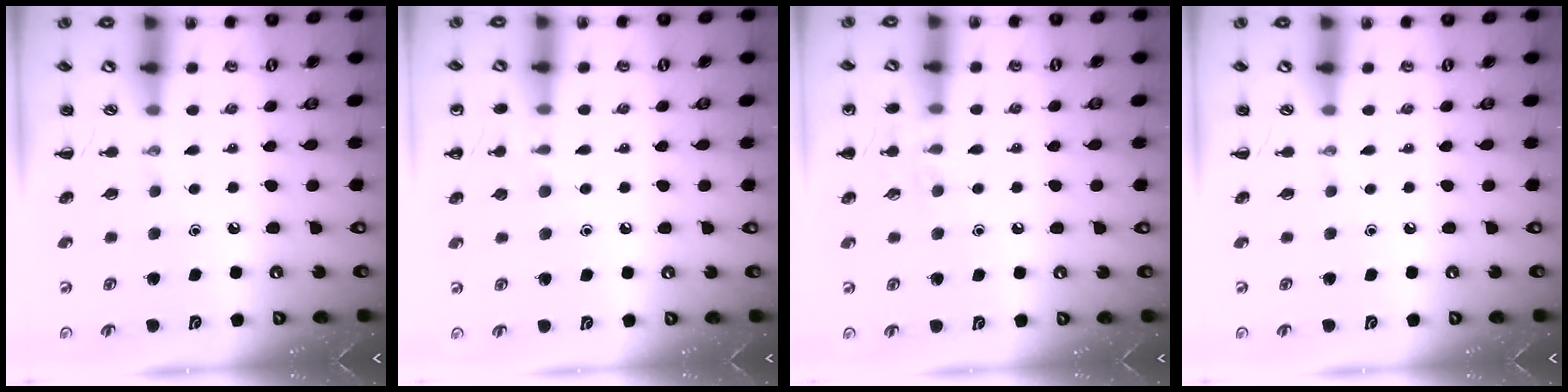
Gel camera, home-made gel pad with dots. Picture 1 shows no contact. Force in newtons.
{"total": 5.7, "press": 5.4, "slide": 1.7}
{"total": 7.9, "press": 7.7, "slide": 1.9}
{"total": 0.0}